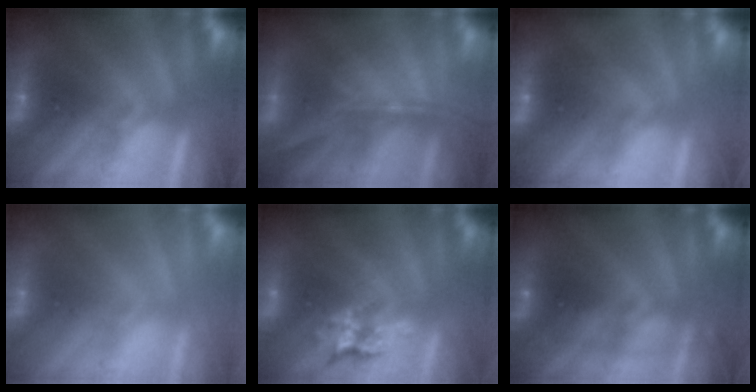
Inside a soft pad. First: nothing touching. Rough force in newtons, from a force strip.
{"total": 1.6}
{"total": 2.5}
{"total": 2.4}
{"total": 2.4}
{"total": 2.7}